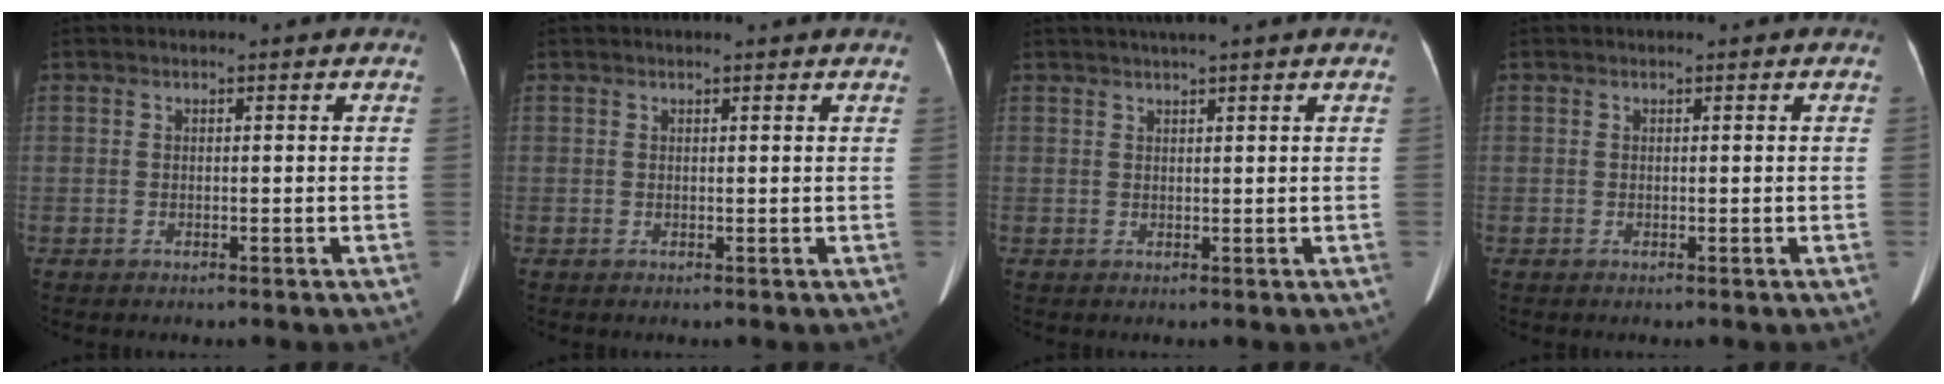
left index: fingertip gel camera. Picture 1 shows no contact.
{"total": 1.4, "force": [1.3, -0.2, 0.4], "torque": [-0.017, 0.004, 0.011]}
{"total": 3.4, "force": [2.7, -0.8, 1.9], "torque": [-0.022, 0.021, 0.046]}
{"total": 0.0}